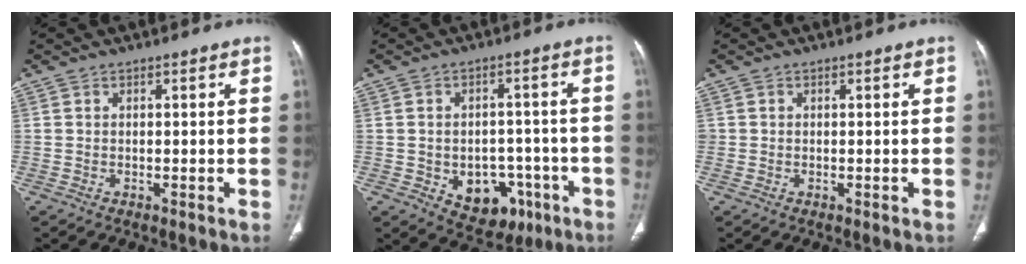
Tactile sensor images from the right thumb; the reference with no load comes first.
{"total": 11.2, "force": [-4.2, 8.2, 6.3], "torque": [-0.047, 0.033, -0.042]}
{"total": 0.5, "force": [0.0, 0.5, 0.0], "torque": [0.005, 0.005, -0.003]}